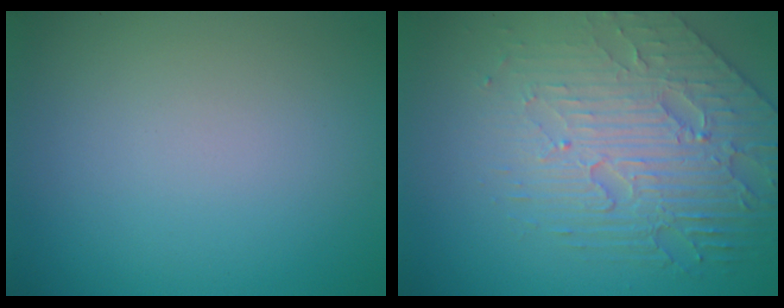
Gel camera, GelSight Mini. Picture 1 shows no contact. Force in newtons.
{"total": 6.0, "press": 4.9, "slide": 3.5}